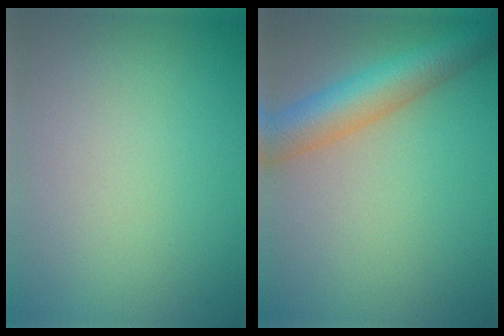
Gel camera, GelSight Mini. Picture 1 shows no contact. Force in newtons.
{"total": 6.1, "press": 6.1, "slide": 0.2}